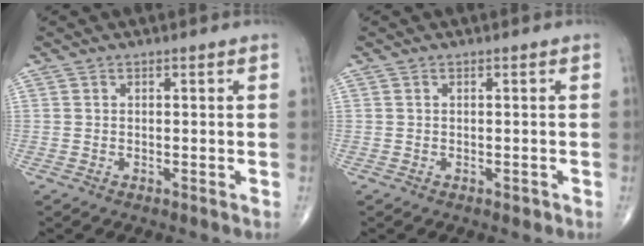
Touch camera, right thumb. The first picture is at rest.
{"total": 0.7, "force": [-0.3, 0.4, 0.6], "torque": [-0.006, -0.001, -0.004]}